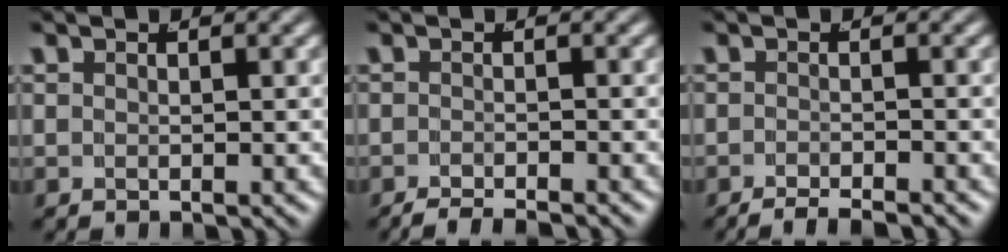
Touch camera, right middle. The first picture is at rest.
{"total": 2.8, "force": [-2.7, 0.1, 0.7], "torque": [-0.008, -0.007, -0.043]}
{"total": 2.7, "force": [-2.6, 0.1, 0.8], "torque": [-0.011, -0.005, -0.042]}